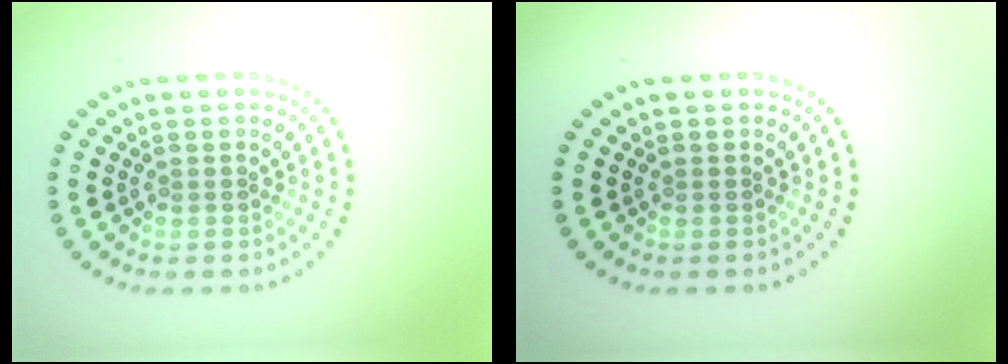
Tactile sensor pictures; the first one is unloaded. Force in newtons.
{"total": 0.0}